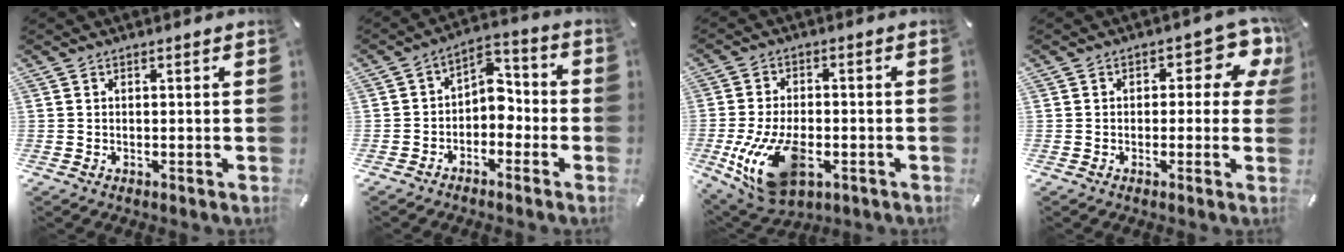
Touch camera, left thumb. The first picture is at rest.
{"total": 6.4, "force": [-2.1, 4.9, 3.5], "torque": [-0.045, 0.015, -0.044]}
{"total": 16.7, "force": [-4.8, 9.7, 12.7], "torque": [-0.251, 0.004, -0.074]}
{"total": 8.4, "force": [3.0, 4.5, 6.4], "torque": [-0.071, -0.016, 0.045]}